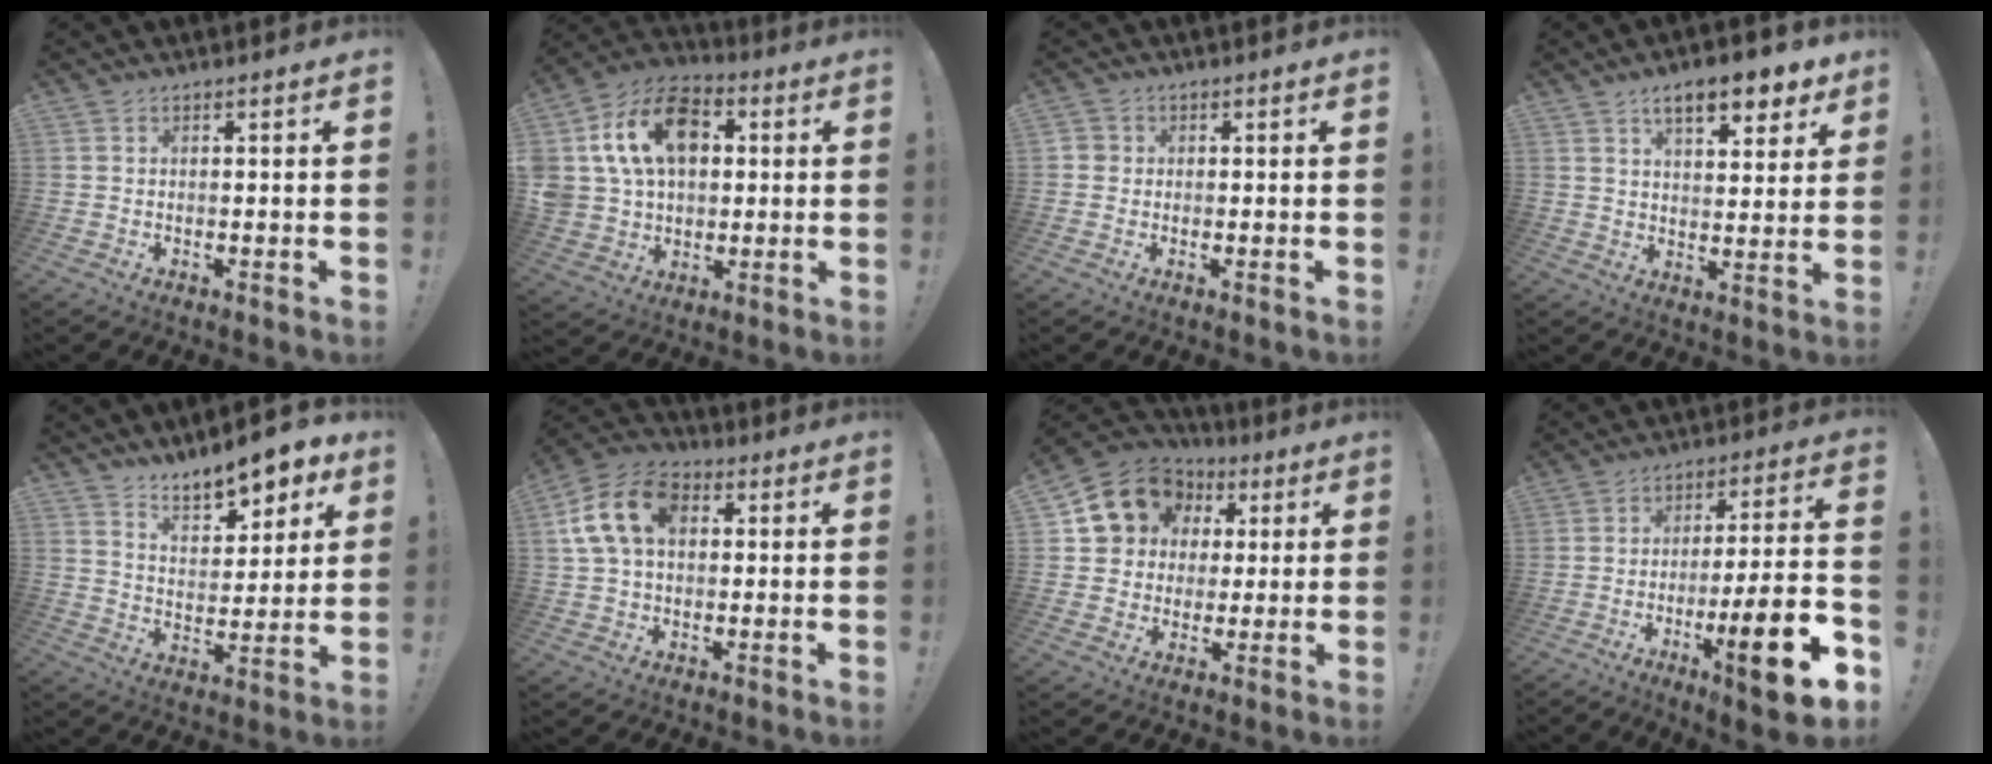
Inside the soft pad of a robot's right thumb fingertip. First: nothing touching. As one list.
[{"total": 19.6, "force": [5.8, 14.4, 12.0], "torque": [-0.208, 0.004, 0.113]}, {"total": 2.2, "force": [-0.2, 2.1, 0.8], "torque": [-0.017, 0.010, -0.003]}, {"total": 10.3, "force": [6.6, 3.6, 7.0], "torque": [-0.098, -0.034, 0.110]}, {"total": 10.8, "force": [8.9, 4.0, 4.5], "torque": [-0.063, -0.071, 0.159]}, {"total": 15.1, "force": [4.0, 10.5, 10.0], "torque": [-0.192, 0.004, 0.077]}, {"total": 14.5, "force": [5.9, 12.2, 5.2], "torque": [-0.079, -0.022, 0.125]}, {"total": 17.9, "force": [-7.9, 2.7, 15.8], "torque": [-0.227, 0.035, -0.117]}]